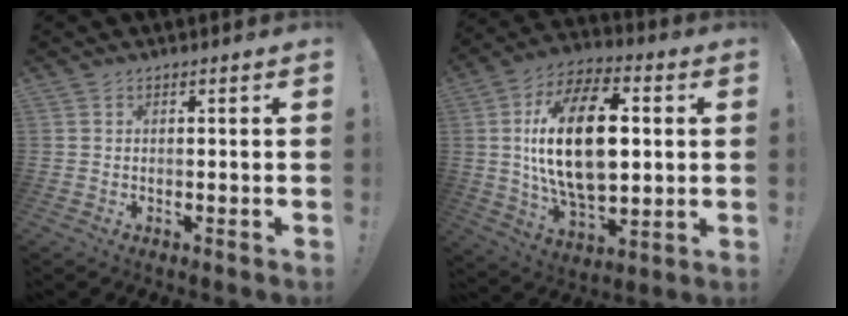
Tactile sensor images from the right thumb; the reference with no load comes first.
{"total": 25.1, "force": [2.6, 13.3, 21.1], "torque": [-0.384, -0.002, 0.040]}